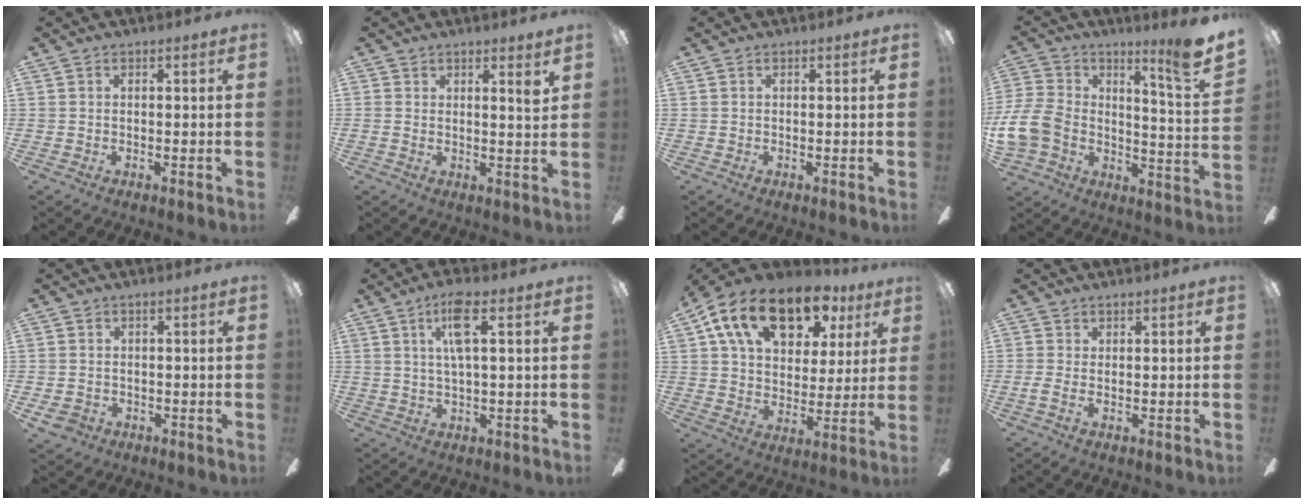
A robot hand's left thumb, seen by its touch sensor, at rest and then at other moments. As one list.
[{"total": 2.7, "force": [1.8, 0.2, 2.0], "torque": [-0.027, -0.009, 0.027]}, {"total": 0.0}, {"total": 14.7, "force": [6.2, 6.4, 11.7], "torque": [-0.194, -0.039, 0.104]}, {"total": 3.1, "force": [-1.2, 2.7, 1.1], "torque": [-0.031, 0.005, -0.025]}, {"total": 8.3, "force": [3.3, 2.0, 7.3], "torque": [-0.134, 0.002, 0.051]}, {"total": 18.9, "force": [11.4, 10.5, 10.8], "torque": [-0.181, -0.051, 0.198]}, {"total": 1.6, "force": [0.2, 0.5, 1.5], "torque": [-0.020, -0.004, 0.003]}]